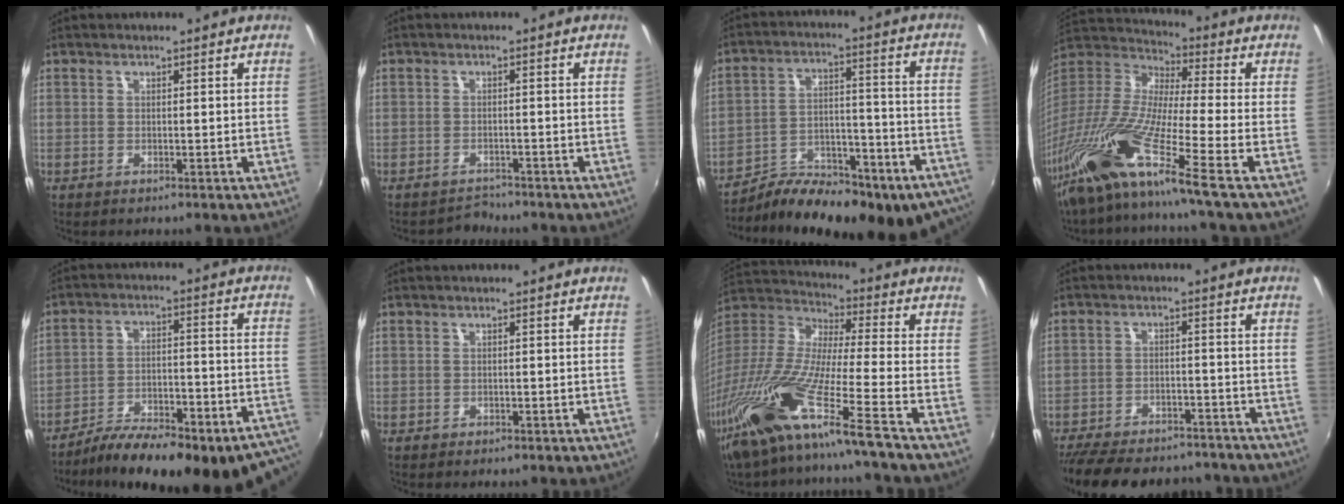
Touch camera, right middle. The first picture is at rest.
{"total": 2.5, "force": [-2.3, 0.8, -0.6], "torque": [0.005, 0.003, -0.040]}
{"total": 24.9, "force": [-19.3, 9.4, 12.6], "torque": [-0.202, -0.003, -0.259]}
{"total": 18.6, "force": [-12.9, -1.3, 13.3], "torque": [-0.240, -0.044, -0.252]}
{"total": 28.4, "force": [-22.2, 8.5, 15.6], "torque": [-0.234, -0.022, -0.291]}
{"total": 1.0, "force": [-0.6, 0.7, 0.2], "torque": [-0.007, -0.003, -0.007]}
{"total": 21.4, "force": [-15.3, -1.2, 14.9], "torque": [-0.262, -0.066, -0.283]}
{"total": 20.8, "force": [-17.5, 7.2, 8.5], "torque": [-0.189, -0.010, -0.241]}